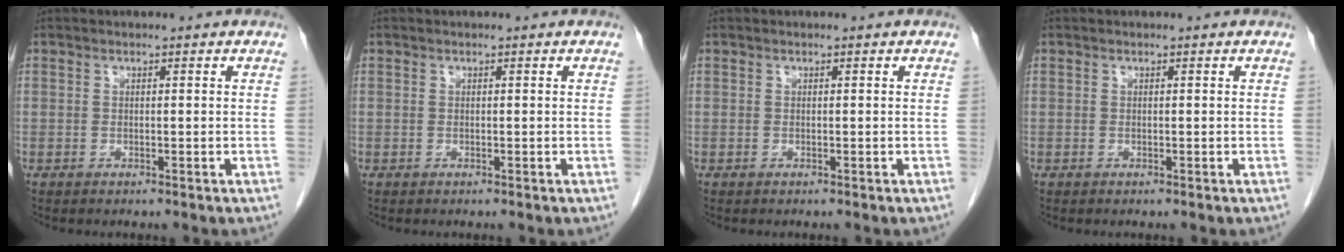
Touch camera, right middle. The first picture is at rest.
{"total": 0.0}
{"total": 0.0}
{"total": 0.0}